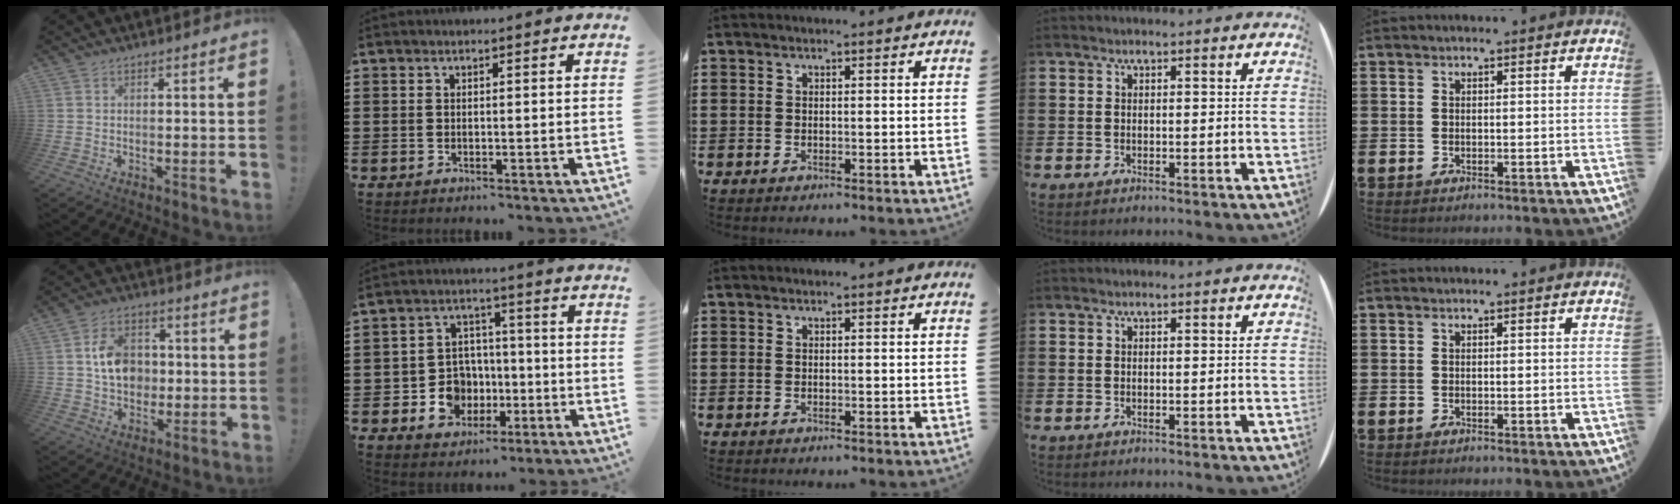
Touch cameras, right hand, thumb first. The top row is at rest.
{"thumb": {"total": 11.6, "force": [0.9, 9.3, 6.8], "torque": [-0.105, 0.013, 0.025]}, "index": {"total": 7.7, "force": [-2.1, 6.9, 2.9], "torque": [-0.083, 0.016, -0.029]}}